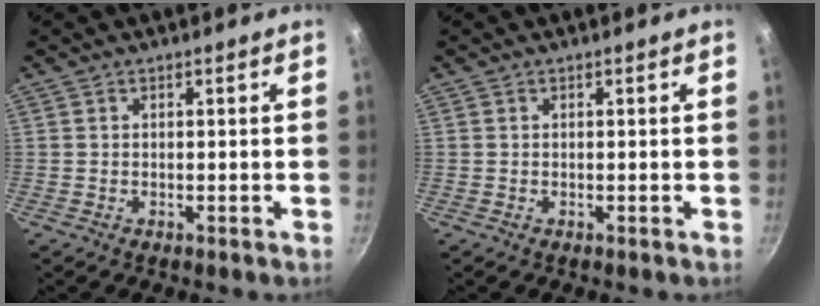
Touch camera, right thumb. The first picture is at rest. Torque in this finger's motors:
{"motor_torque": [0.06, 0.06, -0.05, 0.05, 0.00]}